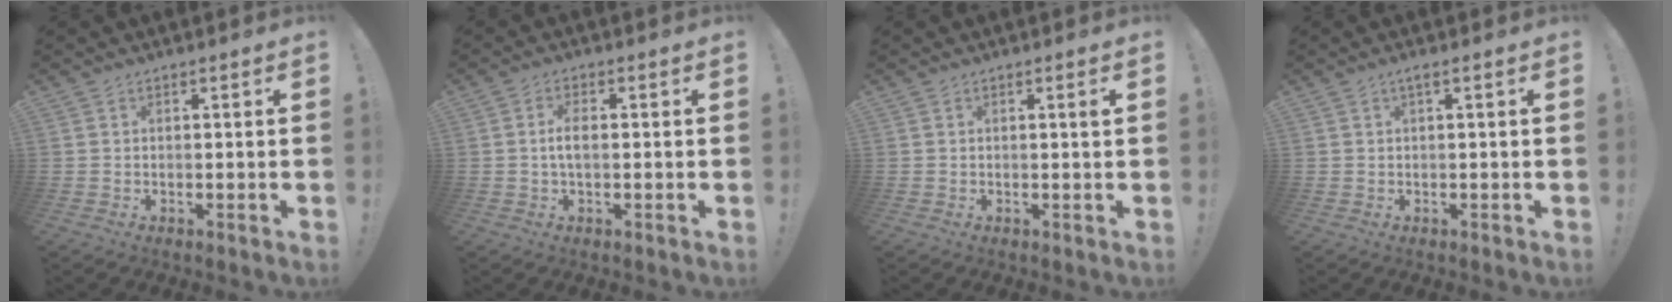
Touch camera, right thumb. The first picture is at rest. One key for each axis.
{"total": 4.2, "fx": 0.0, "fy": 1.8, "fz": 3.8, "tx": -0.068, "ty": 0.002, "tz": -0.004}
{"total": 1.0, "fx": 0.3, "fy": -0.3, "fz": 0.9, "tx": -0.007, "ty": -0.004, "tz": 0.001}
{"total": 1.5, "fx": 0.3, "fy": 0.0, "fz": 1.5, "tx": -0.025, "ty": 0.000, "tz": 0.003}